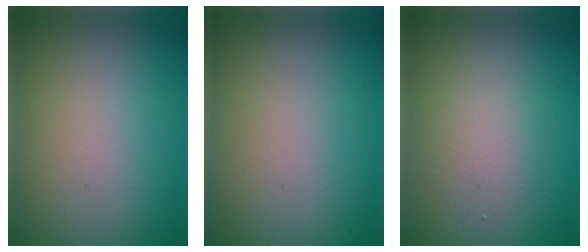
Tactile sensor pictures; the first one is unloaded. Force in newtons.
{"total": 0.0}
{"total": 2.5, "press": 2.5, "slide": 0.2}